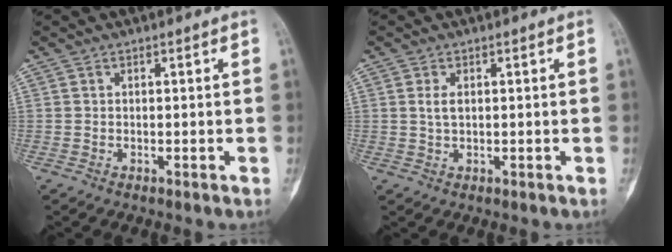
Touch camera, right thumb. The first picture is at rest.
{"total": 1.9, "force": [0.4, 1.0, 1.6], "torque": [-0.033, 0.003, 0.009]}